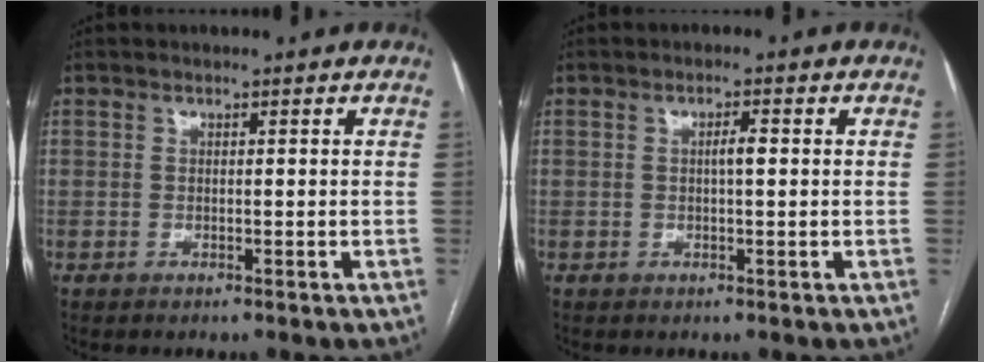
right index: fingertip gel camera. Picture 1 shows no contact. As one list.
[{"total": 1.8, "force": [0.1, 0.3, 1.8], "torque": [-0.031, 0.004, 0.002]}]